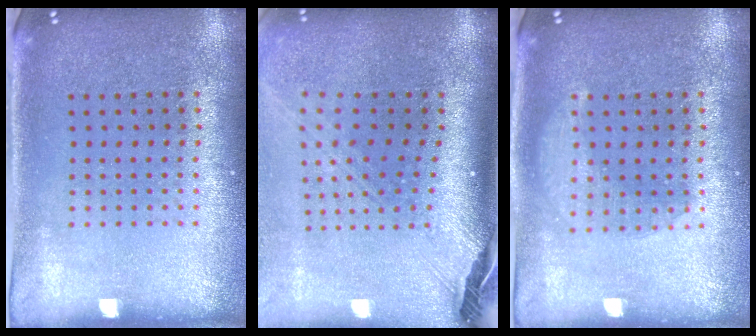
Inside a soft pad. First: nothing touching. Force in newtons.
{"total": 2.9, "press": 2.0, "slide": 2.0}
{"total": 1.9, "press": 1.9, "slide": 0.3}